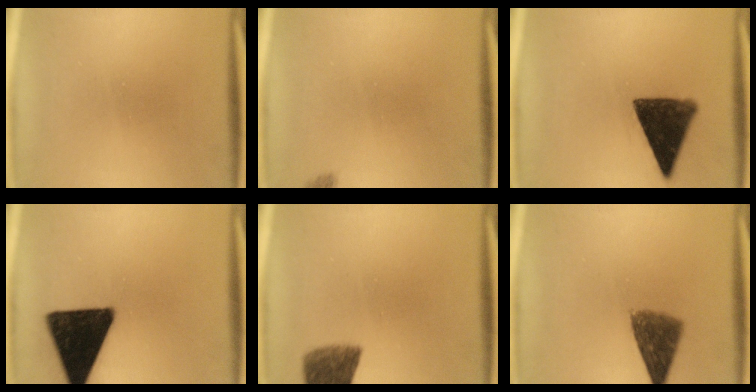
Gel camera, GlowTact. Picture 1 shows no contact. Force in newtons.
{"total": 1.3}
{"total": 11.4}
{"total": 18.4}
{"total": 7.0}
{"total": 7.4}